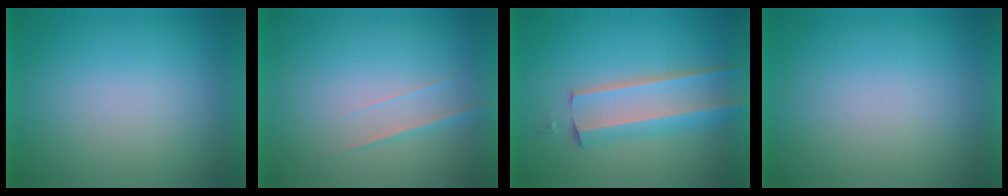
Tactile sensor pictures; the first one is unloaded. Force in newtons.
{"total": 1.5}
{"total": 4.1}
{"total": 0.0}